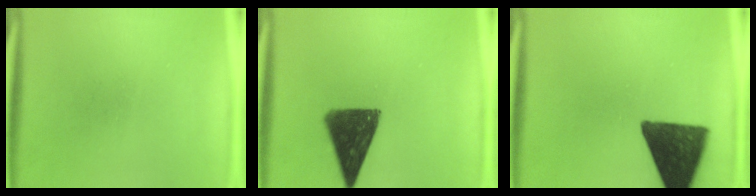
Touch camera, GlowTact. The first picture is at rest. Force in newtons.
{"total": 12.3}
{"total": 14.9}